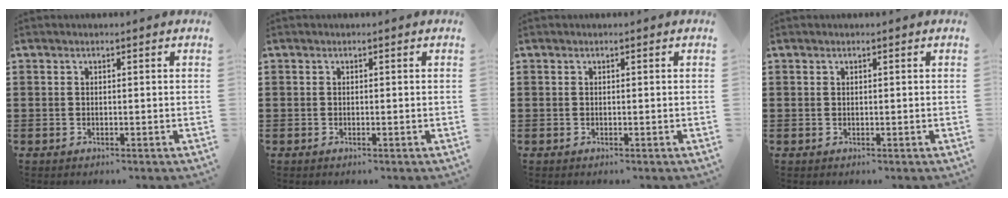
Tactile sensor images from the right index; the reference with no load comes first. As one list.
[{"total": 0.0}, {"total": 0.0}, {"total": 0.0}]